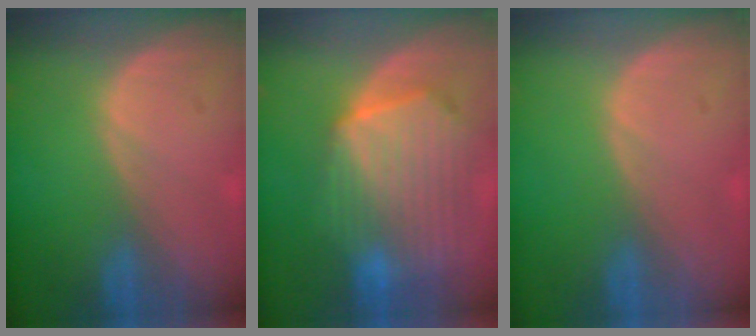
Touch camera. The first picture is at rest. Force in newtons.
{"total": 10.7, "press": 9.4, "slide": 5.2}
{"total": 0.0}